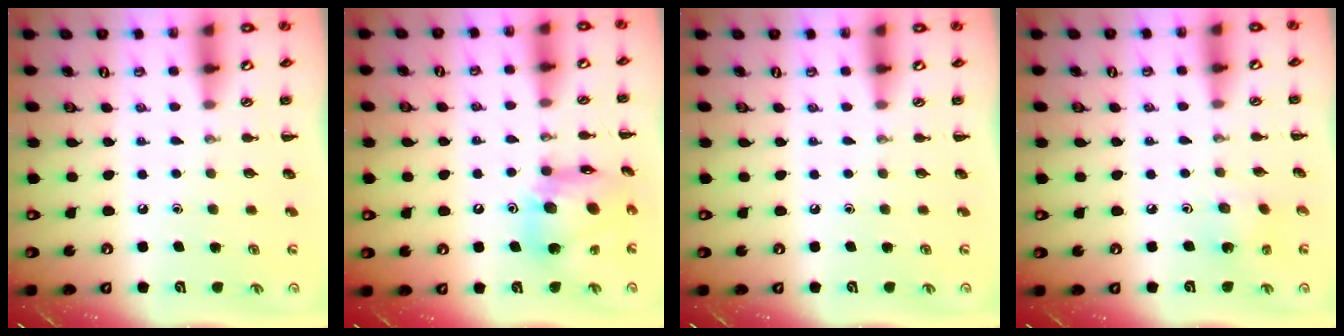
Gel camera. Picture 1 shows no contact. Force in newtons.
{"total": 14.8, "press": 14.7, "slide": 2.3}
{"total": 0.0}
{"total": 2.4, "press": 2.2, "slide": 0.8}